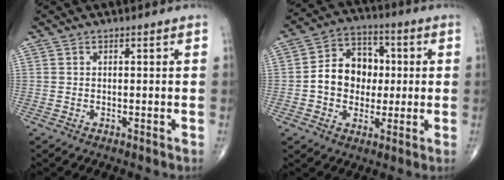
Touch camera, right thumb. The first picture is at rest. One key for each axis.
{"total": 11.9, "fx": -0.1, "fy": 9.6, "fz": 7.1, "tx": -0.075, "ty": 0.026, "tz": -0.009}